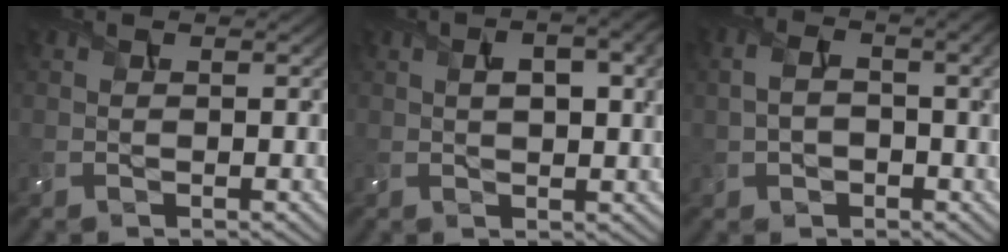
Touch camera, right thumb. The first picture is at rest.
{"total": 8.2, "force": [2.4, 3.4, 7.0], "torque": [-0.109, 0.012, 0.036]}
{"total": 7.8, "force": [0.2, 4.8, 6.1], "torque": [-0.119, 0.007, 0.011]}